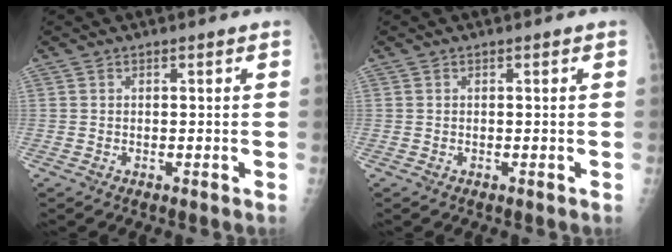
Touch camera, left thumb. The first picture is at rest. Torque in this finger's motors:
{"motor_torque": [0.01, 0.00, -0.04, -0.04, 0.00]}